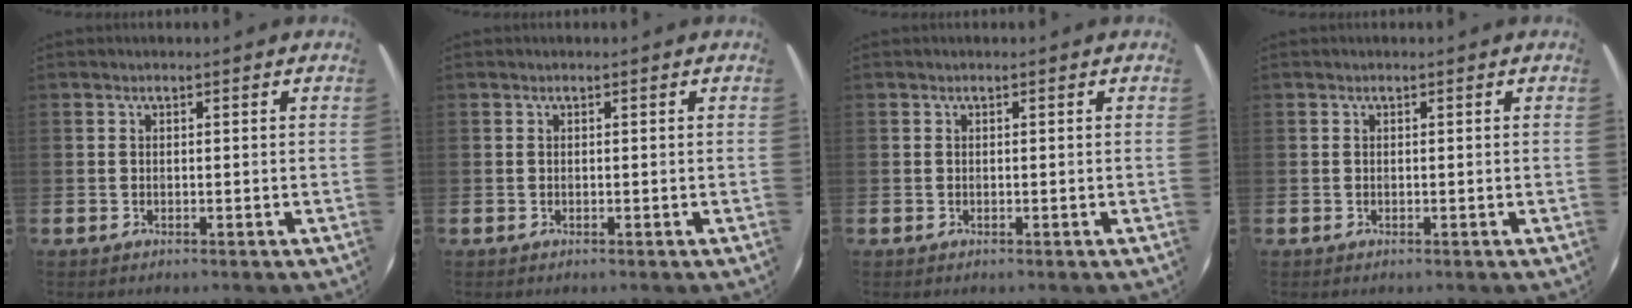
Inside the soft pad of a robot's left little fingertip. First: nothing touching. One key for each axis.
{"total": 0.0}
{"total": 0.0}
{"total": 0.0}